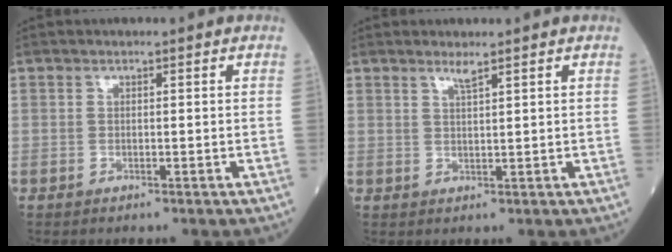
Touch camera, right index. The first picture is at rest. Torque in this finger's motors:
{"motor_torque": [-0.03, 0.01, -0.02, 0.03]}